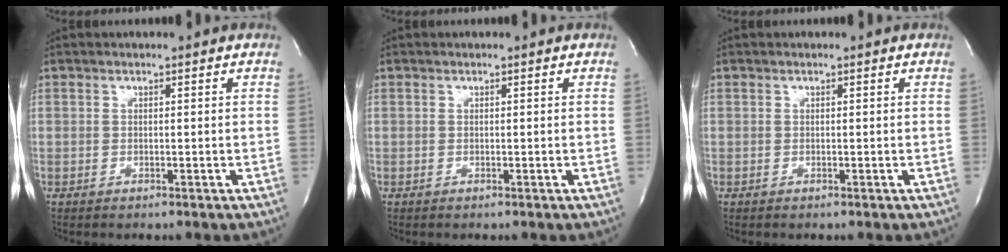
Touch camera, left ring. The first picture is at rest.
{"total": 0.0}
{"total": 0.0}